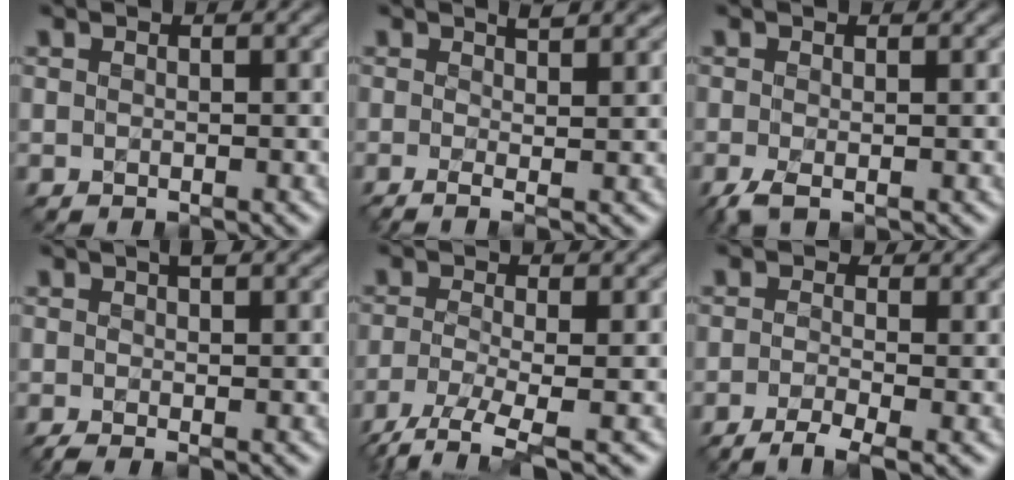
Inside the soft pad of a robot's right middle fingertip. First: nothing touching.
{"total": 4.1, "force": [0.8, 1.4, 3.8], "torque": [-0.040, 0.019, -0.004]}
{"total": 1.5, "force": [-0.6, 0.4, 1.3], "torque": [-0.034, -0.005, -0.018]}
{"total": 2.7, "force": [0.6, 0.8, 2.5], "torque": [-0.031, 0.007, 0.002]}
{"total": 4.1, "force": [-2.2, 0.9, 3.3], "torque": [-0.067, -0.006, -0.051]}
{"total": 2.8, "force": [-1.1, 1.1, 2.3], "torque": [-0.052, 0.001, -0.032]}